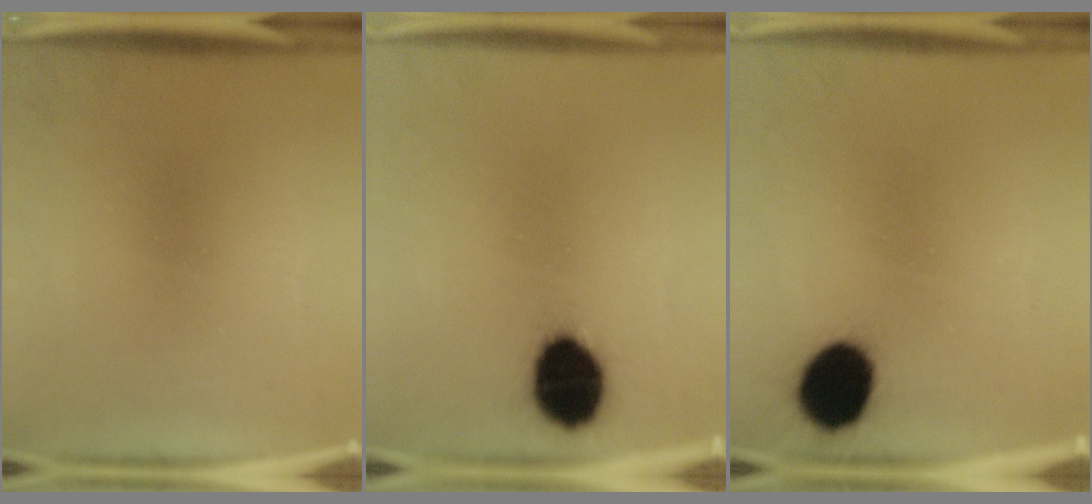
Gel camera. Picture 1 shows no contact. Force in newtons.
{"total": 12.9}
{"total": 11.9}